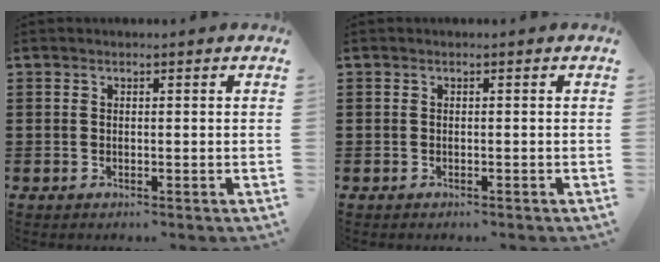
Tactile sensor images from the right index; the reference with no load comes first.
{"total": 0.0}